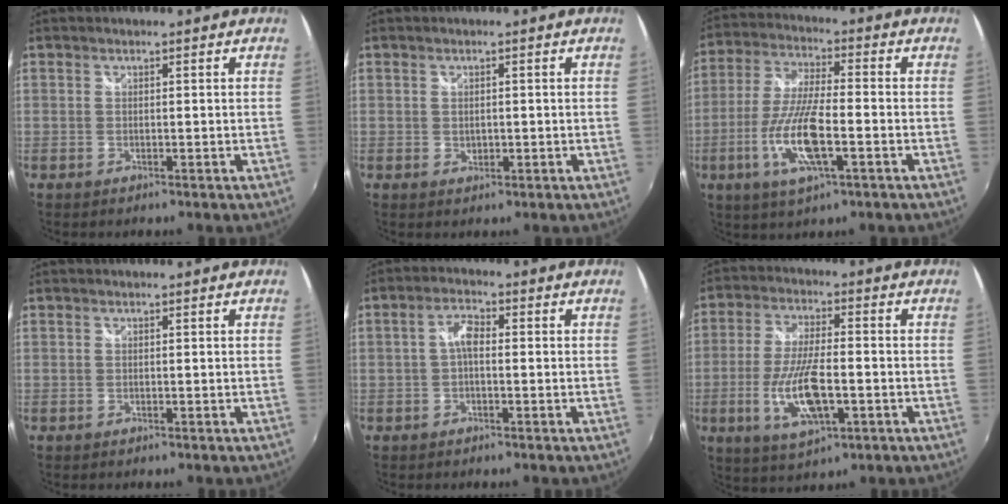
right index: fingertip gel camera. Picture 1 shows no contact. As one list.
[{"total": 1.4, "force": [0.1, 1.2, 0.7], "torque": [-0.011, -0.001, 0.002]}, {"total": 13.1, "force": [-4.2, 3.3, 12.0], "torque": [-0.250, -0.010, -0.083]}, {"total": 0.0}, {"total": 3.3, "force": [-0.3, 1.5, 2.9], "torque": [-0.057, 0.012, -0.006]}, {"total": 12.1, "force": [-3.4, 4.1, 10.9], "torque": [-0.220, -0.012, -0.061]}]